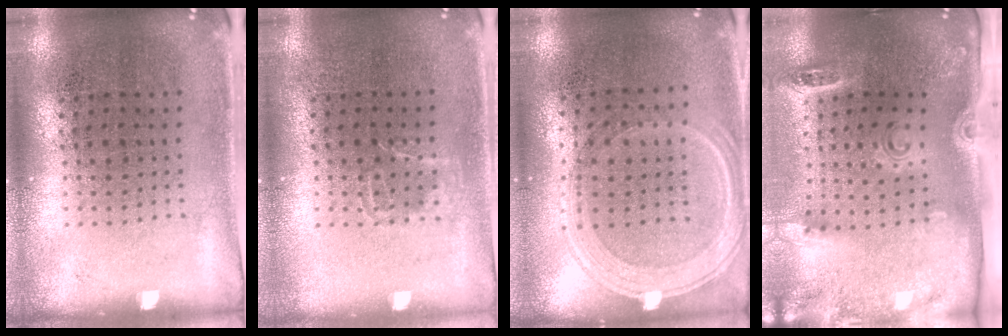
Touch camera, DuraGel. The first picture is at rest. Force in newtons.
{"total": 1.1, "press": 1.0, "slide": 0.3}
{"total": 1.2, "press": 1.2, "slide": 0.4}
{"total": 2.8, "press": 1.9, "slide": 2.1}